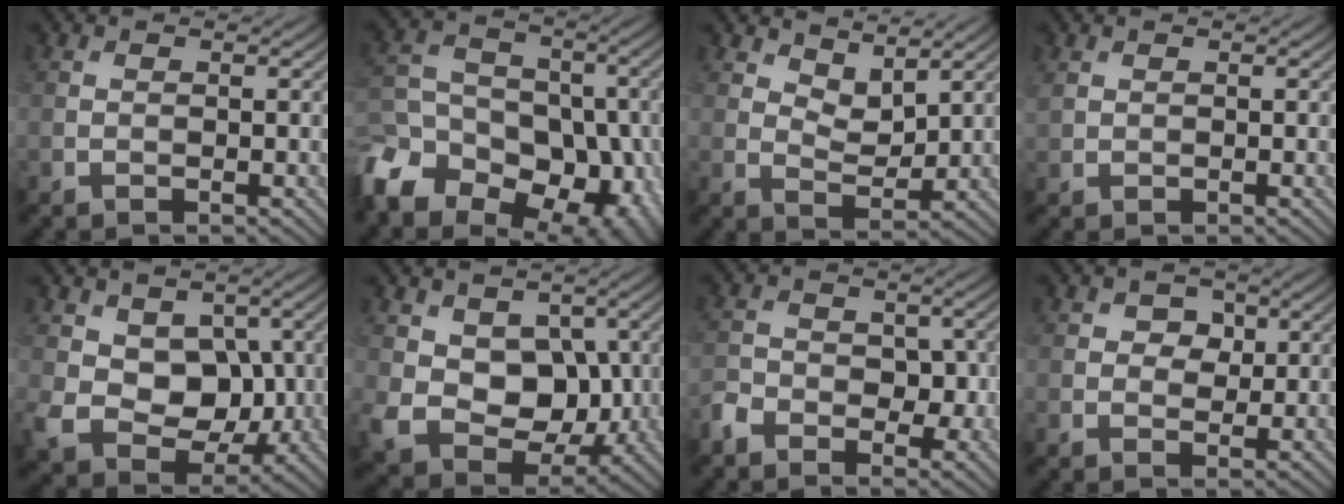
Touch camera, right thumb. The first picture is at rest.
{"total": 19.1, "force": [-9.5, 14.2, 8.5], "torque": [-0.198, -0.059, -0.152]}
{"total": 4.5, "force": [3.5, 1.9, 2.1], "torque": [-0.047, -0.009, 0.058]}
{"total": 1.0, "force": [0.6, 0.7, 0.4], "torque": [-0.012, 0.000, 0.015]}
{"total": 8.7, "force": [0.7, 6.7, 5.4], "torque": [-0.115, -0.024, 0.007]}
{"total": 9.6, "force": [0.7, 7.4, 6.1], "torque": [-0.123, -0.027, 0.008]}
{"total": 4.4, "force": [-2.4, 3.0, 2.2], "torque": [-0.040, -0.001, -0.051]}
{"total": 3.1, "force": [1.0, 2.4, 1.6], "torque": [-0.023, -0.001, 0.006]}